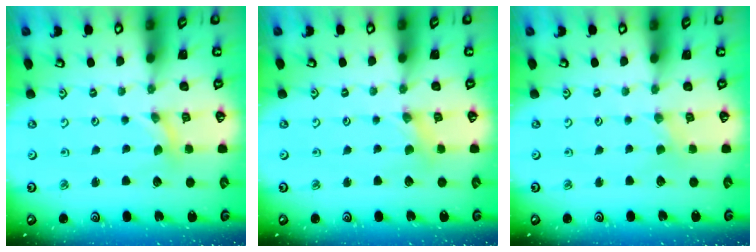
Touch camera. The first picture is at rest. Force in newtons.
{"total": 2.2, "press": 2.2, "slide": 0.3}
{"total": 0.0}